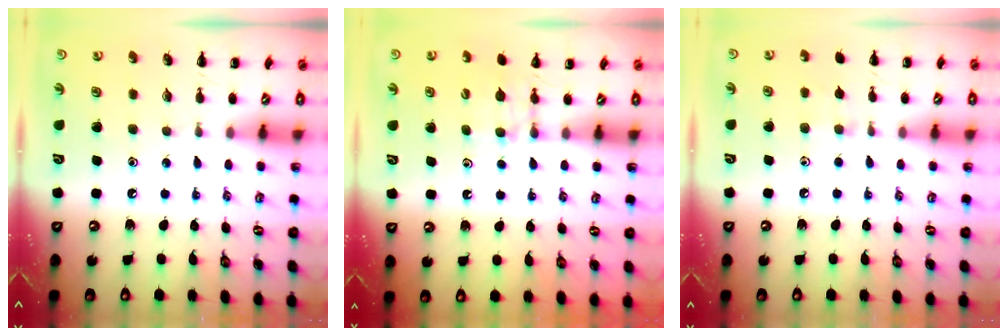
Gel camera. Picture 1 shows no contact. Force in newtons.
{"total": 6.7, "press": 6.4, "slide": 1.7}
{"total": 5.8, "press": 5.4, "slide": 2.1}